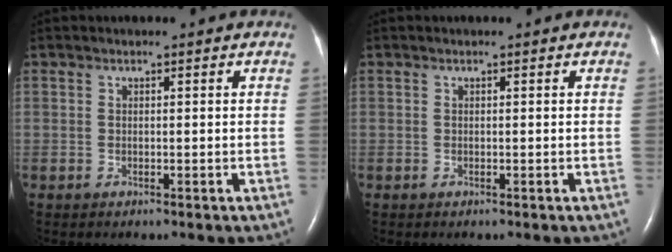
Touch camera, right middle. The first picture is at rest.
{"total": 0.0}